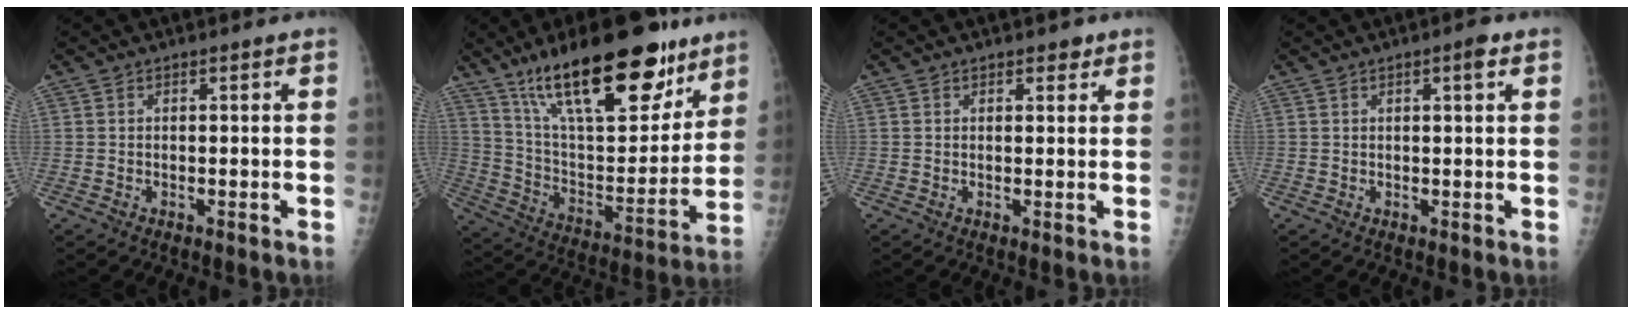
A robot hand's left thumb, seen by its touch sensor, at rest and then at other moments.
{"total": 28.2, "force": [18.3, 10.3, 18.8], "torque": [-0.261, -0.056, 0.302]}
{"total": 1.6, "force": [1.2, 1.0, 0.6], "torque": [0.008, -0.005, 0.011]}
{"total": 2.3, "force": [1.1, 0.6, 2.0], "torque": [-0.027, 0.000, 0.012]}